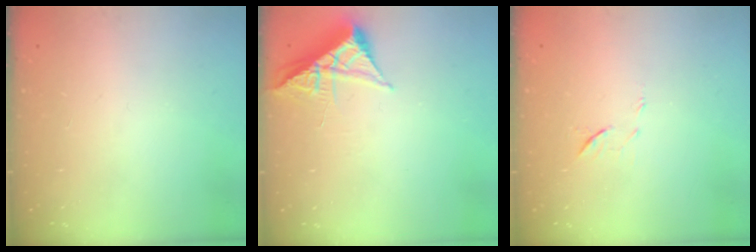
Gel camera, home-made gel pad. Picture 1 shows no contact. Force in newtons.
{"total": 6.5, "press": 6.5, "slide": 0.7}
{"total": 6.7, "press": 6.6, "slide": 1.1}